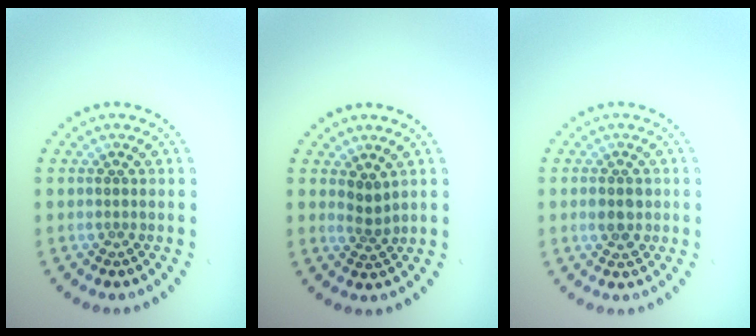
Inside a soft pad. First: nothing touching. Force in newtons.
{"total": 1.7, "press": 1.1, "slide": 1.3}
{"total": 2.1, "press": 2.1, "slide": 0.2}